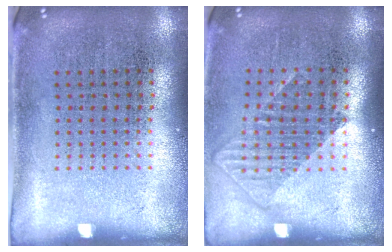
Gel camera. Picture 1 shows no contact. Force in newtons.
{"total": 1.2, "press": 1.0, "slide": 0.6}